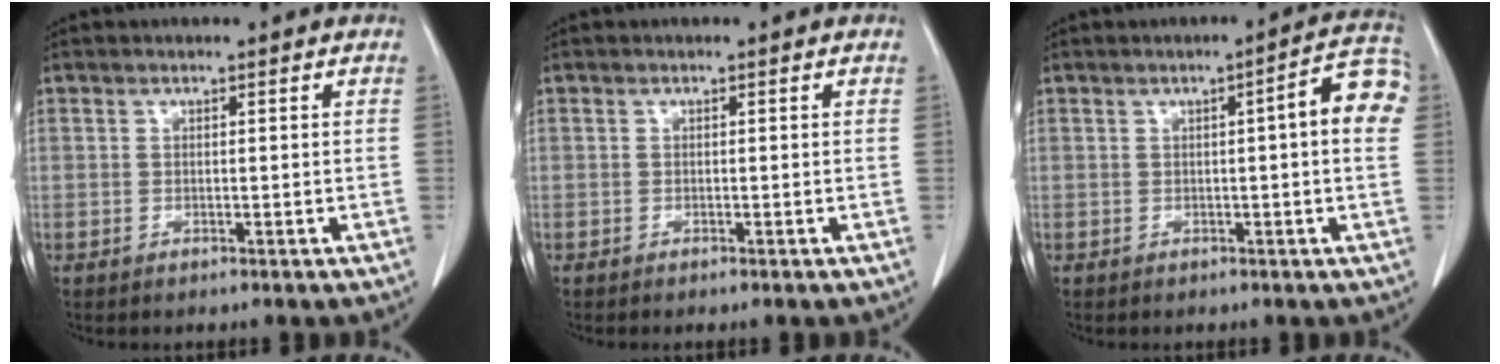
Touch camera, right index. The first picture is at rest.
{"total": 0.0}
{"total": 7.2, "force": [1.1, 0.8, 7.1], "torque": [-0.082, 0.022, 0.004]}